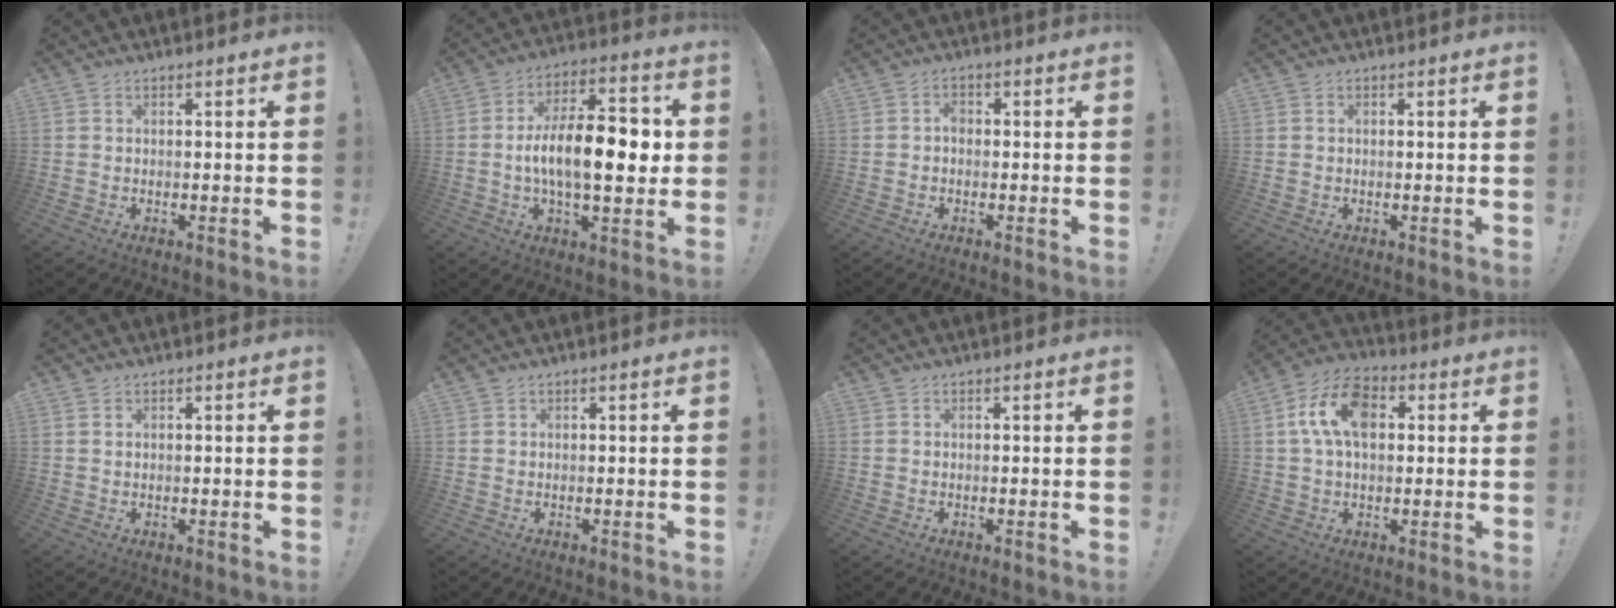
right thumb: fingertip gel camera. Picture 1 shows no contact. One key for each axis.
{"total": 16.3, "fx": -0.9, "fy": 7.2, "fz": 14.5, "tx": -0.233, "ty": 0.010, "tz": -0.022}
{"total": 1.8, "fx": -0.7, "fy": 1.2, "fz": 1.1, "tx": -0.013, "ty": 0.004, "tz": -0.015}
{"total": 0.0}
{"total": 0.7, "fx": 0.5, "fy": 0.3, "fz": 0.3, "tx": -0.005, "ty": -0.002, "tz": 0.009}
{"total": 0.0}
{"total": 0.0}
{"total": 12.8, "fx": 3.0, "fy": 8.1, "fz": 9.4, "tx": -0.160, "ty": 0.012, "tz": 0.058}